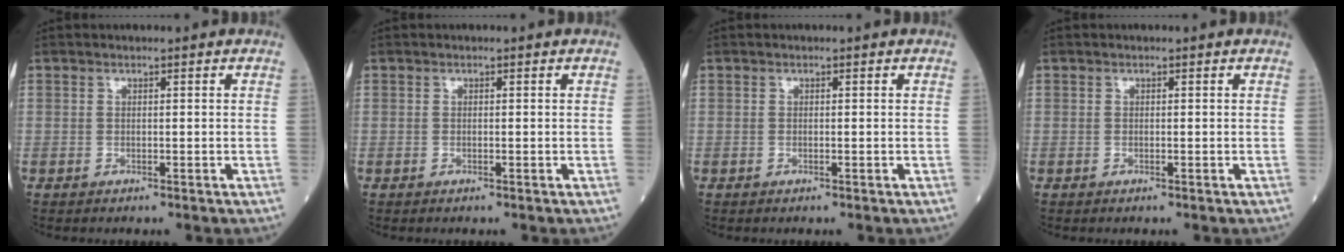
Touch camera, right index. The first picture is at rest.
{"total": 0.0}
{"total": 0.0}
{"total": 0.0}